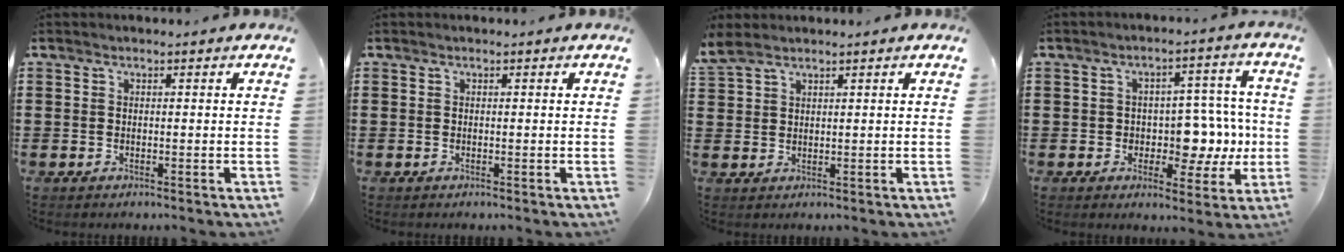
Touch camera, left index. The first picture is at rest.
{"total": 0.0}
{"total": 2.8, "force": [2.3, 0.9, 1.3], "torque": [-0.032, 0.002, 0.043]}
{"total": 7.1, "force": [-0.2, 5.2, 4.9], "torque": [-0.077, 0.002, -0.006]}